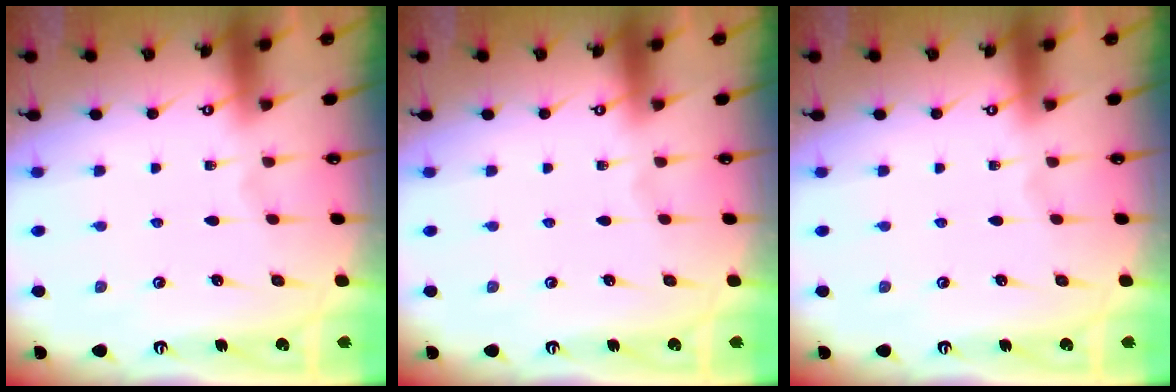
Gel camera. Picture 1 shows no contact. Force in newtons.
{"total": 0.0}
{"total": 0.0}